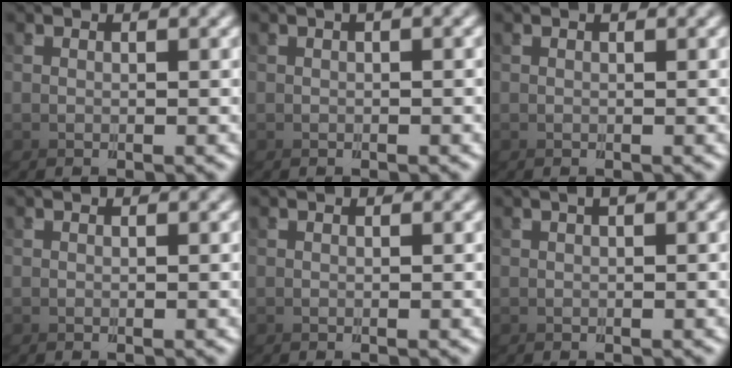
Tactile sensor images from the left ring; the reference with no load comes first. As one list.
[{"total": 0.6, "force": [-0.4, -0.3, 0.2], "torque": [-0.009, 0.001, -0.005]}, {"total": 0.0}, {"total": 0.0}, {"total": 0.0}, {"total": 0.7, "force": [-0.3, -0.5, 0.4], "torque": [-0.011, 0.005, -0.004]}]